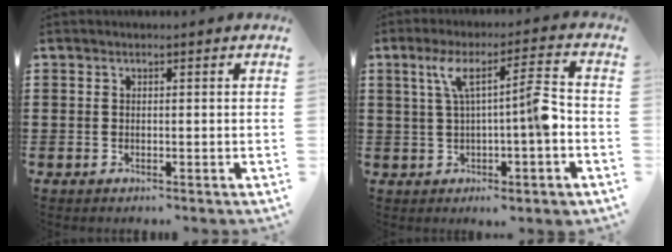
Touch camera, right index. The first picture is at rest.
{"total": 10.0, "force": [0.2, 1.5, 9.9], "torque": [-0.166, 0.011, -0.005]}